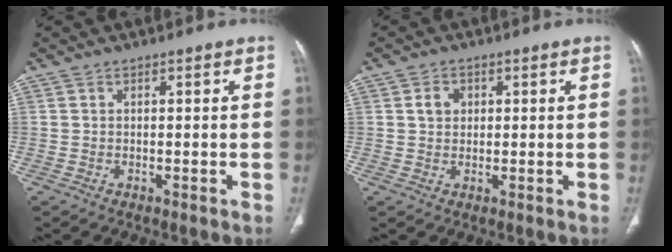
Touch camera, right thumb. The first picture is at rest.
{"total": 3.0, "force": [0.9, 2.5, 1.5], "torque": [-0.015, 0.001, 0.015]}